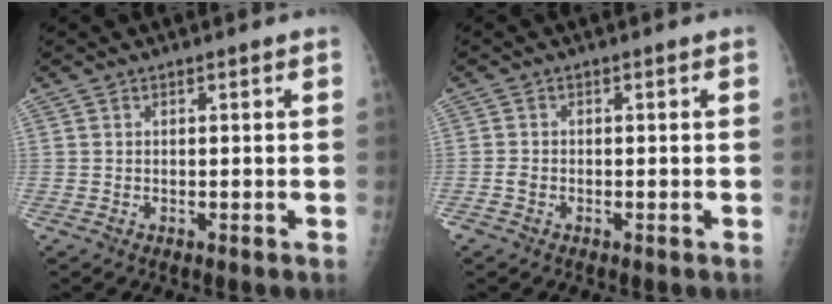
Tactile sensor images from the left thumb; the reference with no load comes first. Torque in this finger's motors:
{"motor_torque": [-0.42, 0.39, 0.48, 0.36, 0.06]}